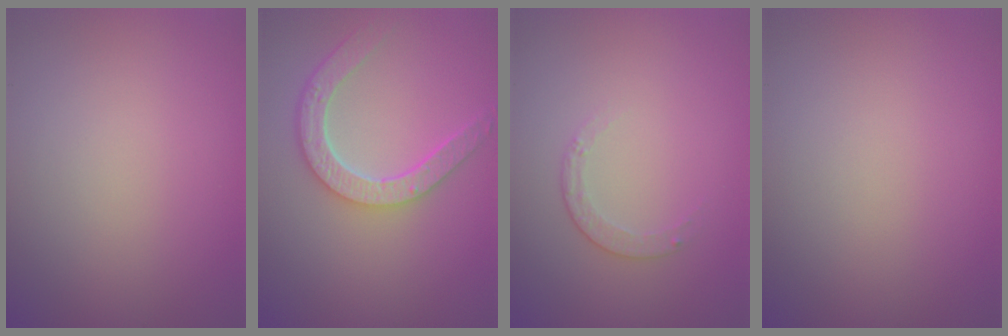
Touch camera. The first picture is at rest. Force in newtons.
{"total": 4.6, "press": 3.8, "slide": 2.6}
{"total": 1.2, "press": 0.9, "slide": 0.9}
{"total": 0.0}